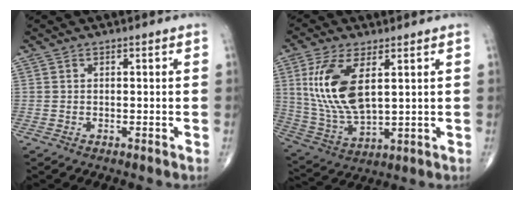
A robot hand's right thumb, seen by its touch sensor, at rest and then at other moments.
{"total": 14.5, "force": [4.1, 6.6, 12.2], "torque": [-0.256, -0.017, 0.092]}